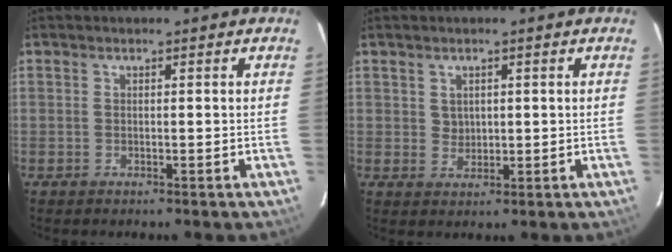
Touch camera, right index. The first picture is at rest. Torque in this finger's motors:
{"motor_torque": [-0.10, 0.12, -0.01, 0.00]}